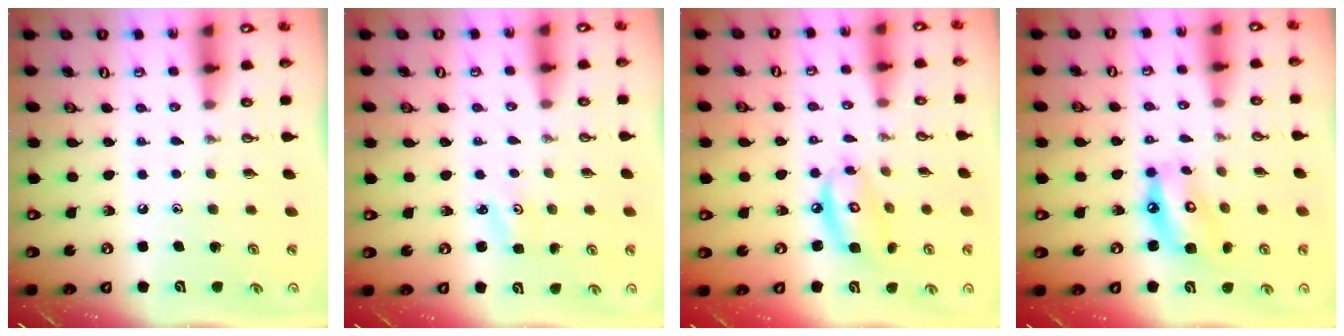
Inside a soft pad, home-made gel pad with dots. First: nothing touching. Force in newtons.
{"total": 2.0, "press": 2.0, "slide": 0.3}
{"total": 9.2, "press": 9.1, "slide": 0.8}
{"total": 10.0, "press": 10.0, "slide": 0.7}